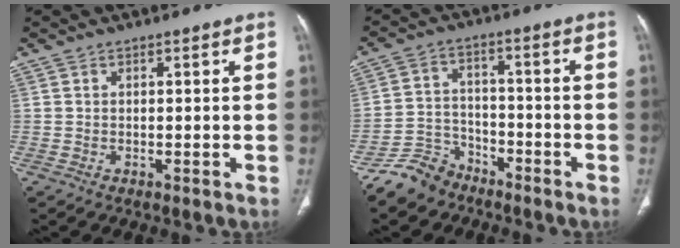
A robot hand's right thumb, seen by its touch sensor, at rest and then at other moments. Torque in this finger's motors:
{"motor_torque": [0.69, 0.15, -0.67, -0.61, -0.01]}